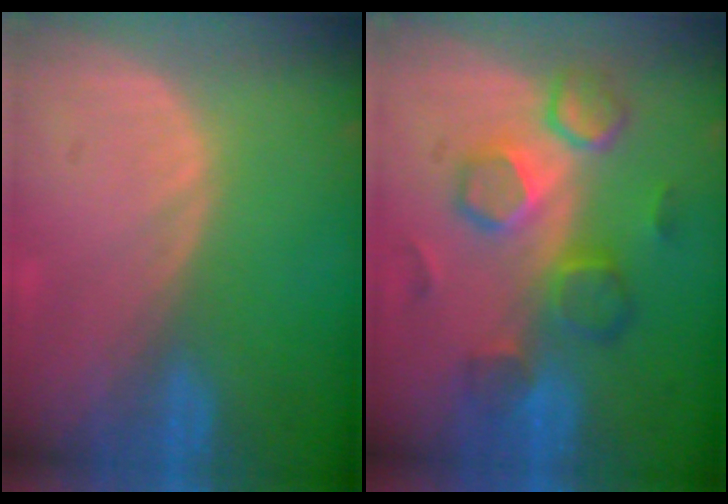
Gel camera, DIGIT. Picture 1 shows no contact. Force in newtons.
{"total": 8.3, "press": 8.2, "slide": 1.4}